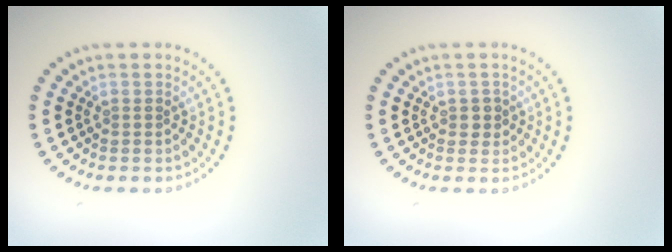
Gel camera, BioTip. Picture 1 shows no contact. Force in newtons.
{"total": 1.0, "press": 0.9, "slide": 0.2}